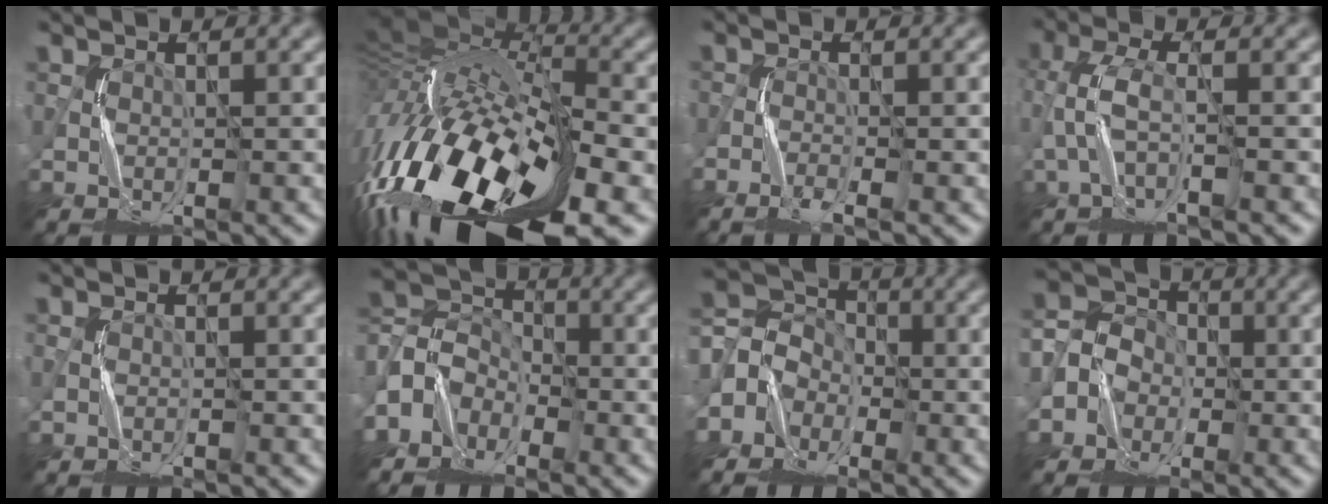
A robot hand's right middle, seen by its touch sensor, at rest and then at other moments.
{"total": 18.1, "force": [-8.5, 7.5, 14.1], "torque": [-0.272, -0.001, -0.152]}
{"total": 1.7, "force": [-1.6, 0.0, 0.7], "torque": [-0.018, -0.001, -0.036]}
{"total": 2.5, "force": [-1.3, 0.4, 2.2], "torque": [-0.050, 0.011, -0.031]}
{"total": 0.7, "force": [-0.7, -0.1, 0.1], "torque": [0.000, -0.001, -0.014]}
{"total": 4.0, "force": [-3.1, 2.5, 0.4], "torque": [-0.009, 0.007, -0.078]}
{"total": 3.6, "force": [-2.1, 2.9, 0.2], "torque": [0.003, 0.012, -0.057]}
{"total": 3.3, "force": [-1.7, 2.8, -0.1], "torque": [0.023, 0.016, -0.046]}